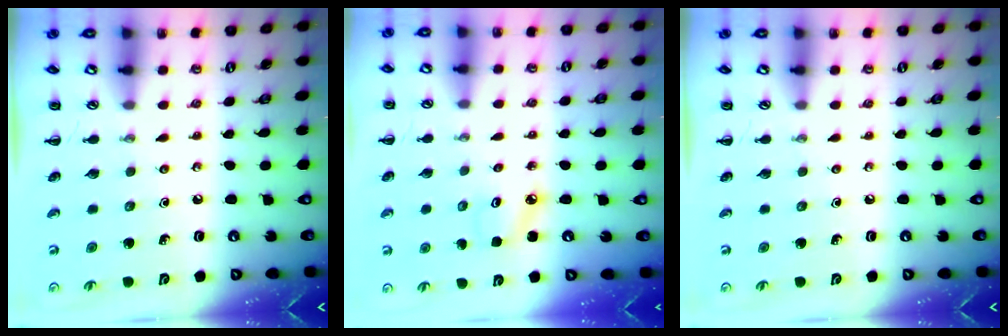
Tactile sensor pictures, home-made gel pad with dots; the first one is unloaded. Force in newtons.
{"total": 2.8, "press": 2.7, "slide": 0.6}
{"total": 0.0}